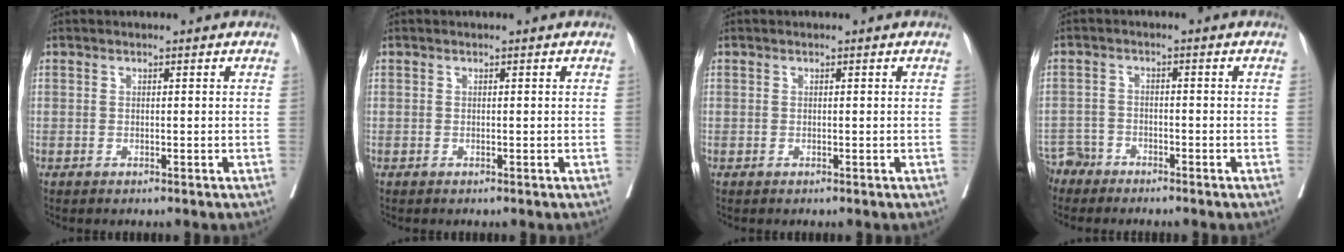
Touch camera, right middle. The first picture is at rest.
{"total": 0.0}
{"total": 0.0}
{"total": 3.7, "force": [-3.5, 1.3, -0.2], "torque": [0.004, -0.003, -0.069]}